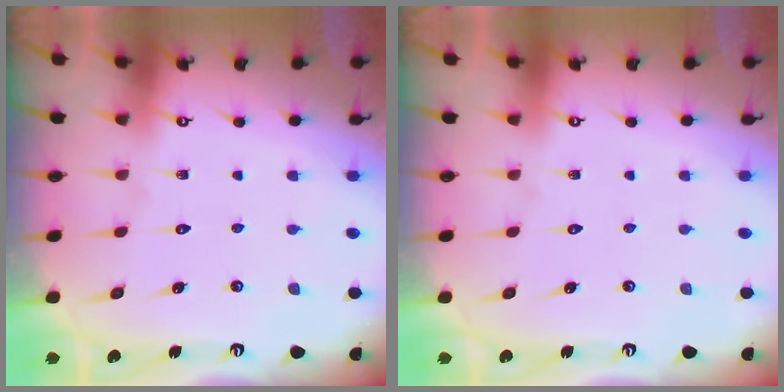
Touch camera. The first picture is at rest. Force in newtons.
{"total": 0.0}